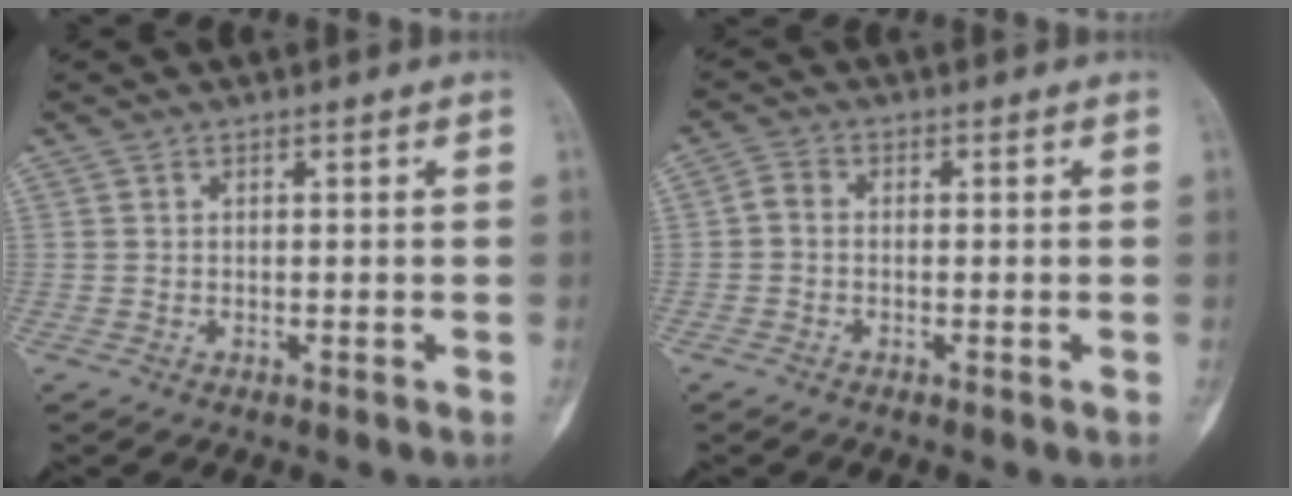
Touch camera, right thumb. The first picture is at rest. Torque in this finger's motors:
{"motor_torque": [0.01, 0.04, 0.55, -0.06, -0.01]}